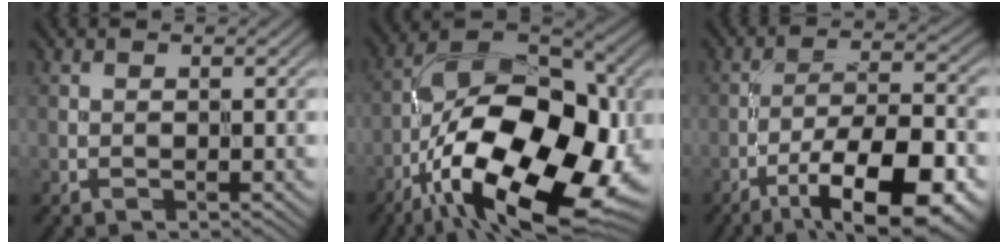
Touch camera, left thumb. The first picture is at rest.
{"total": 19.9, "force": [-6.6, 9.9, 15.9], "torque": [-0.256, 0.005, -0.116]}
{"total": 14.0, "force": [-7.7, 4.3, 10.8], "torque": [-0.175, 0.001, -0.121]}